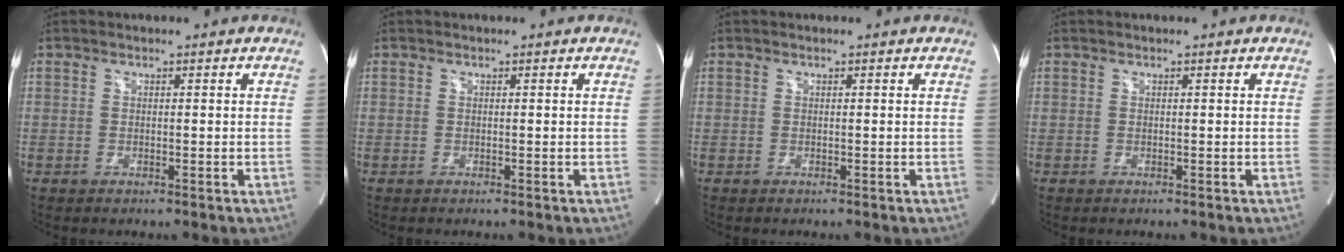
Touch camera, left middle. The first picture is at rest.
{"total": 0.0}
{"total": 0.0}
{"total": 0.0}